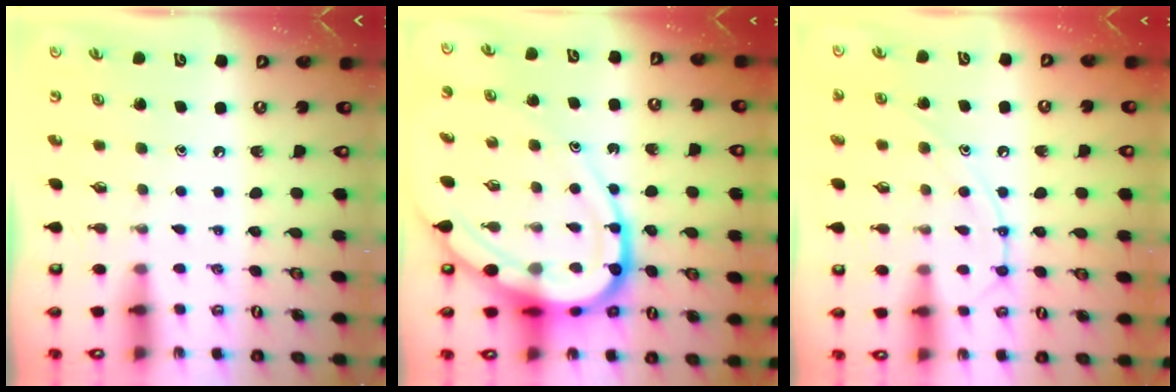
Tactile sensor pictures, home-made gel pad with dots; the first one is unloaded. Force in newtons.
{"total": 18.2, "press": 18.2, "slide": 1.8}
{"total": 12.0, "press": 12.0, "slide": 1.0}